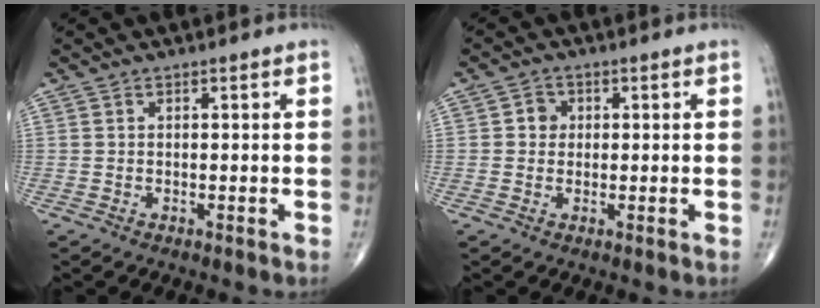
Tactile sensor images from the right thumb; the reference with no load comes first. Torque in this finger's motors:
{"motor_torque": [0.21, 0.59, 0.23, -0.08, 0.00]}